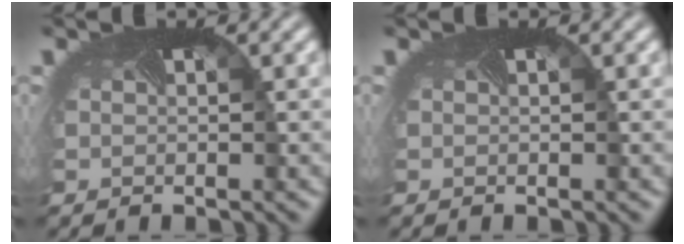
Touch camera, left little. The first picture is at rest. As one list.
[{"total": 0.0}]